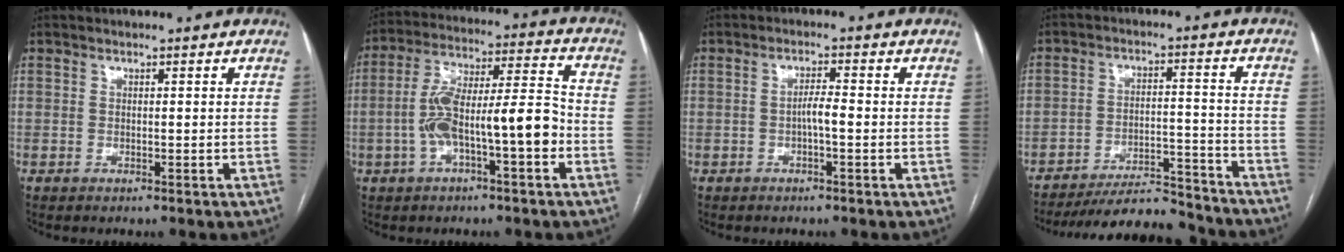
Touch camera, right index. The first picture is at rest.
{"total": 13.0, "force": [-3.5, 2.5, 12.3], "torque": [-0.225, 0.035, -0.056]}
{"total": 2.5, "force": [-0.6, 0.3, 2.4], "torque": [-0.040, 0.004, -0.011]}
{"total": 13.5, "force": [-12.9, 2.5, 3.2], "torque": [-0.038, 0.020, -0.189]}